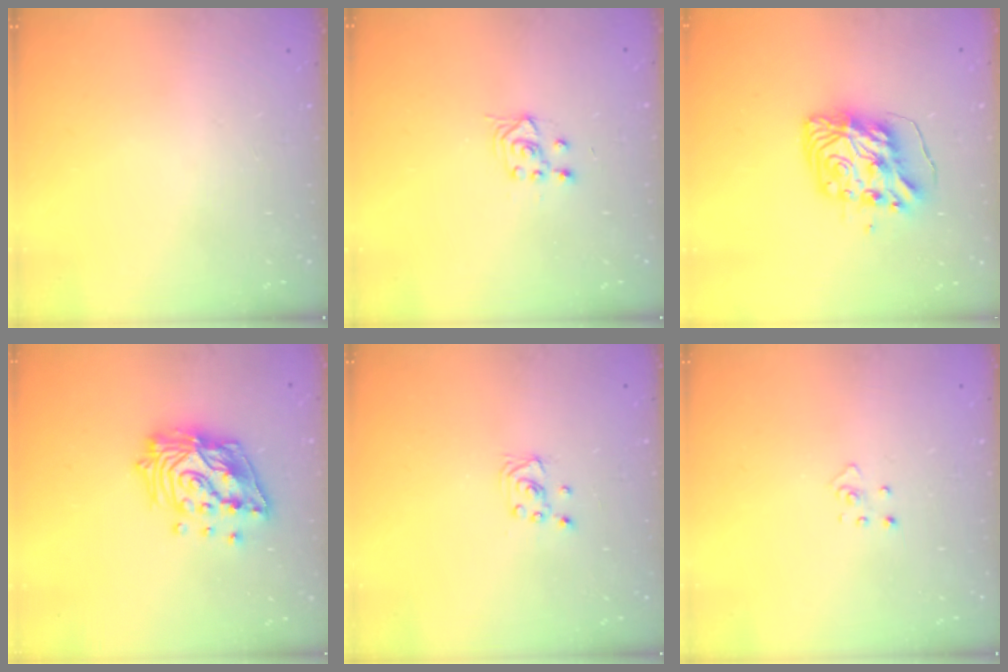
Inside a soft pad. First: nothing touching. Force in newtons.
{"total": 3.8, "press": 3.6, "slide": 1.4}
{"total": 11.0, "press": 10.9, "slide": 1.6}
{"total": 17.5, "press": 17.5, "slide": 1.4}
{"total": 2.3, "press": 2.3, "slide": 0.2}
{"total": 2.9, "press": 2.9, "slide": 0.2}